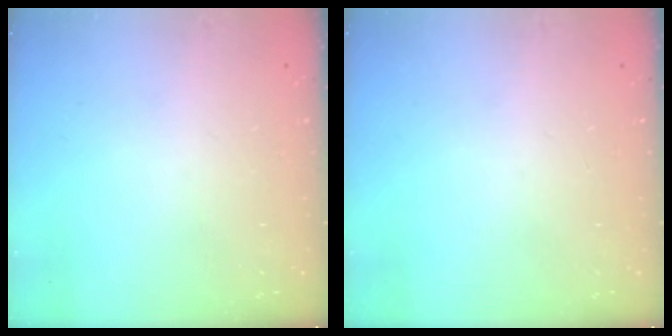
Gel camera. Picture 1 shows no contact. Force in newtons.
{"total": 0.0}